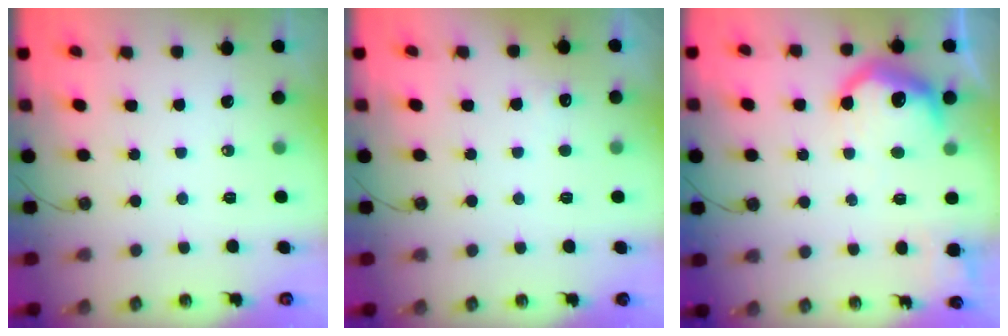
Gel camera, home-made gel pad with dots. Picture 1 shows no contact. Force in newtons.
{"total": 2.9, "press": 2.7, "slide": 1.1}
{"total": 12.4, "press": 12.4, "slide": 0.7}